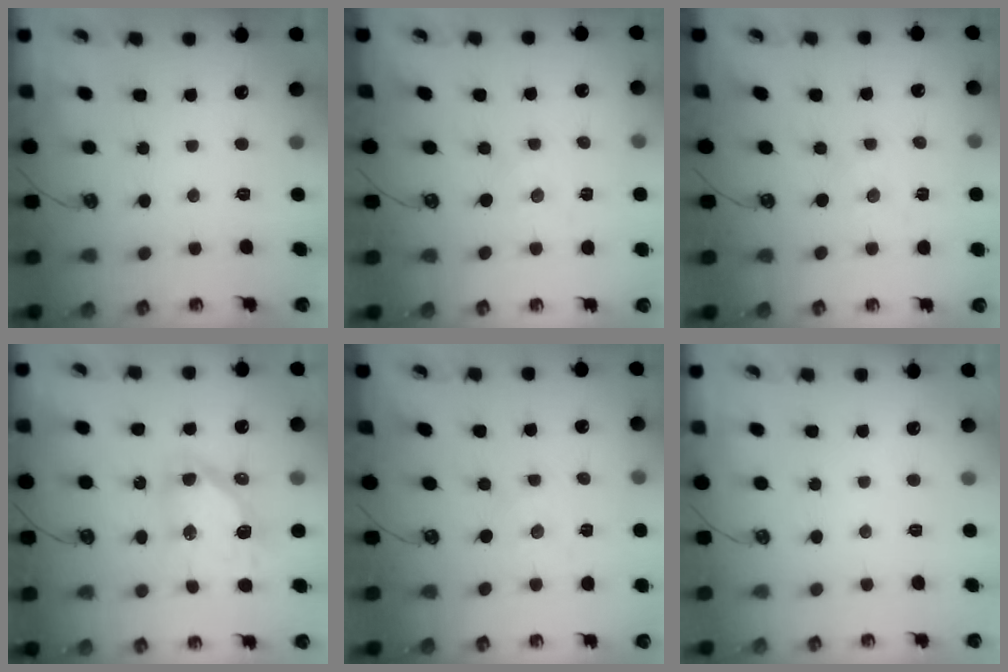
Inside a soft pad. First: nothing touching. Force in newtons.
{"total": 0.0}
{"total": 0.0}
{"total": 10.5, "press": 10.5, "slide": 1.2}
{"total": 0.0}
{"total": 0.0}